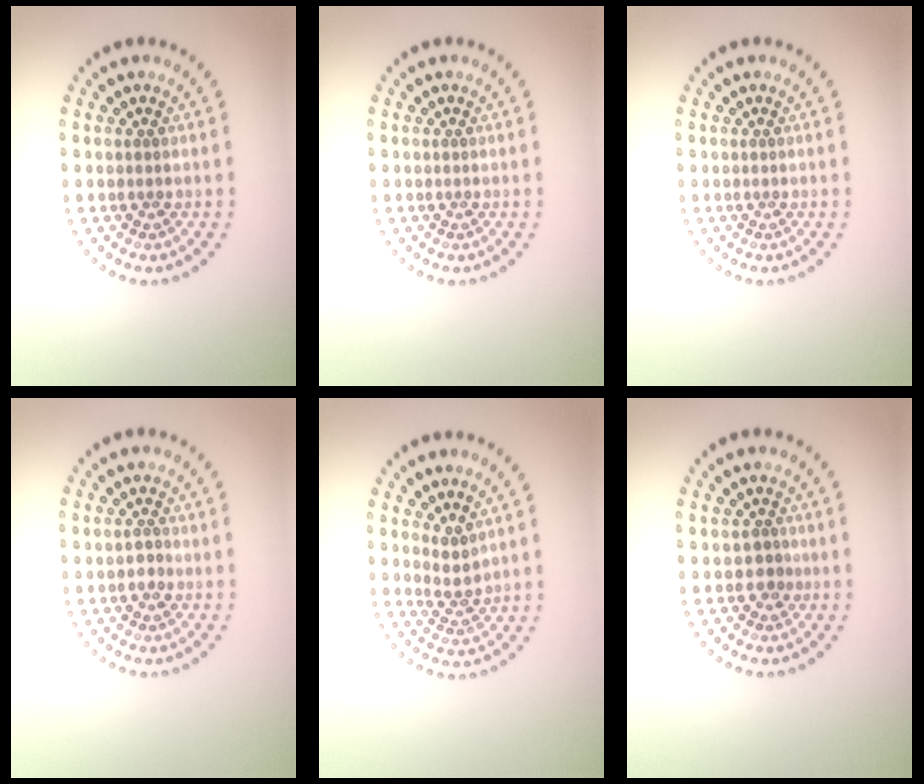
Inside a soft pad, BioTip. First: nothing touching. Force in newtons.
{"total": 0.0}
{"total": 0.0}
{"total": 1.1, "press": 1.0, "slide": 0.4}
{"total": 1.7, "press": 1.4, "slide": 1.0}
{"total": 1.3, "press": 1.0, "slide": 0.9}